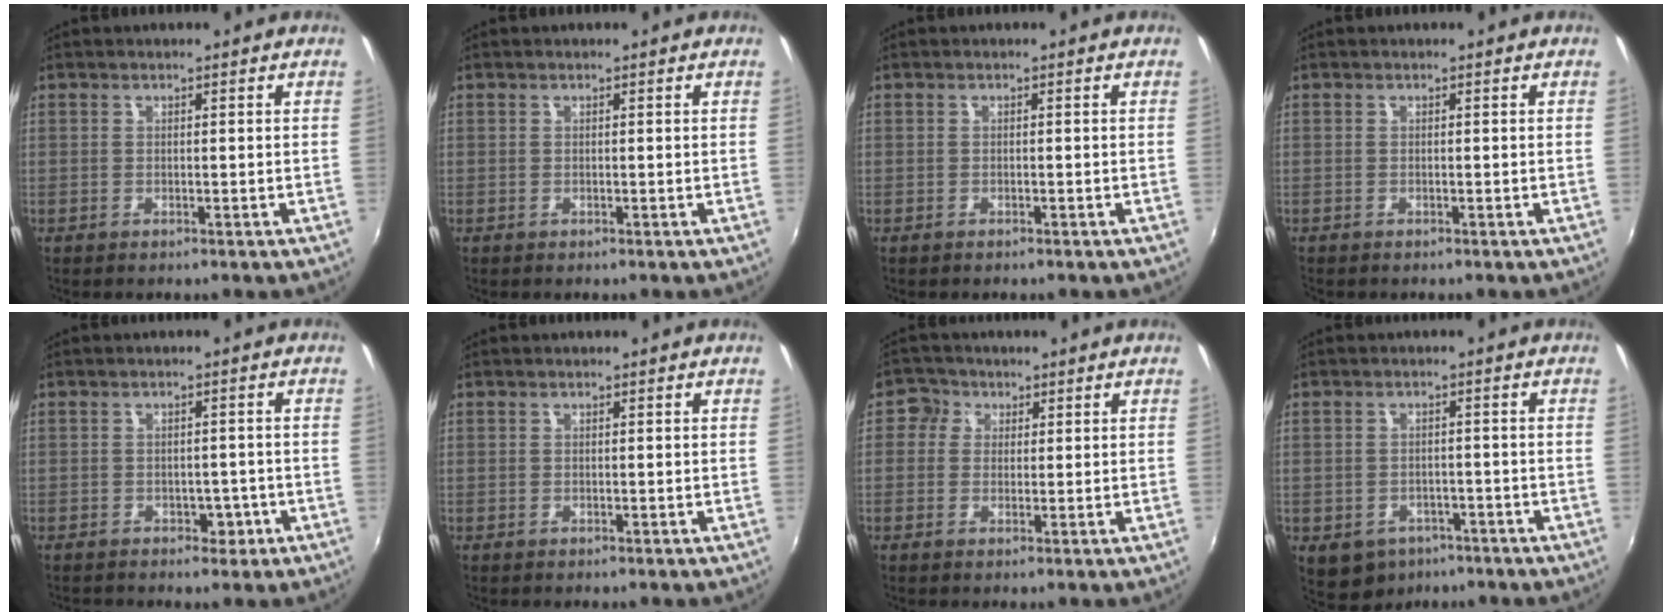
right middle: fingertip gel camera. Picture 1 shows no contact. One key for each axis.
{"total": 0.0}
{"total": 0.5, "fx": -0.5, "fy": 0.2, "fz": 0.1, "tx": -0.002, "ty": -0.003, "tz": -0.010}
{"total": 0.0}
{"total": 3.1, "fx": -1.8, "fy": 2.3, "fz": 1.0, "tx": -0.021, "ty": 0.002, "tz": -0.019}
{"total": 0.0}
{"total": 3.8, "fx": 0.6, "fy": 3.7, "fz": 0.5, "tx": 0.002, "ty": 0.008, "tz": -0.003}
{"total": 8.1, "fx": -4.8, "fy": 5.8, "fz": 3.1, "tx": -0.073, "ty": -0.011, "tz": -0.058}